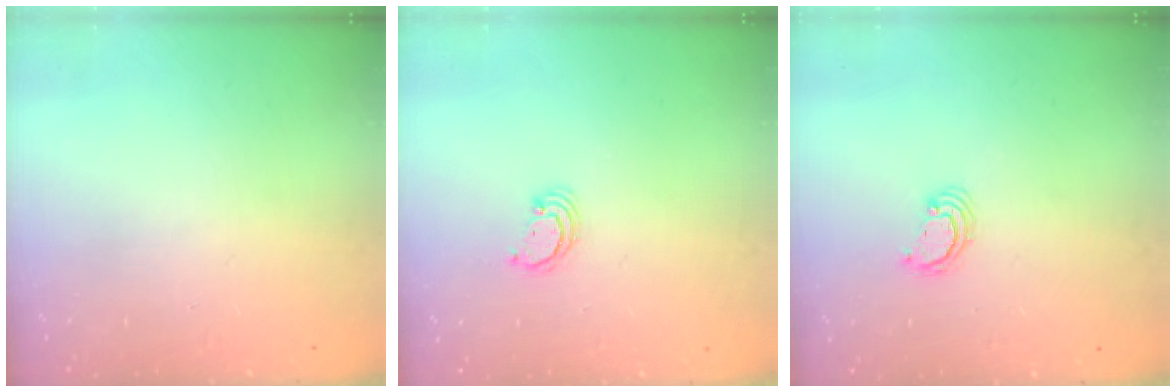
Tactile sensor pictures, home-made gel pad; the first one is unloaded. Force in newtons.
{"total": 2.6, "press": 2.6, "slide": 0.3}
{"total": 2.4, "press": 2.4, "slide": 0.3}